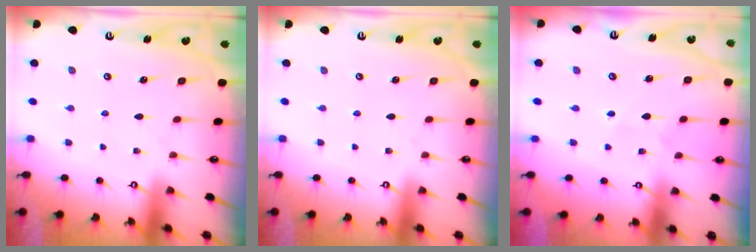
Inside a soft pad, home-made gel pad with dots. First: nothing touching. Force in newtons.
{"total": 0.0}
{"total": 2.7, "press": 2.6, "slide": 0.9}